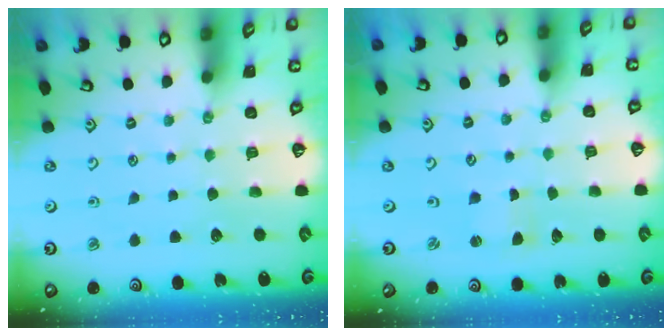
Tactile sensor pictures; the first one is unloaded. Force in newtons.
{"total": 1.0, "press": 1.0, "slide": 0.1}